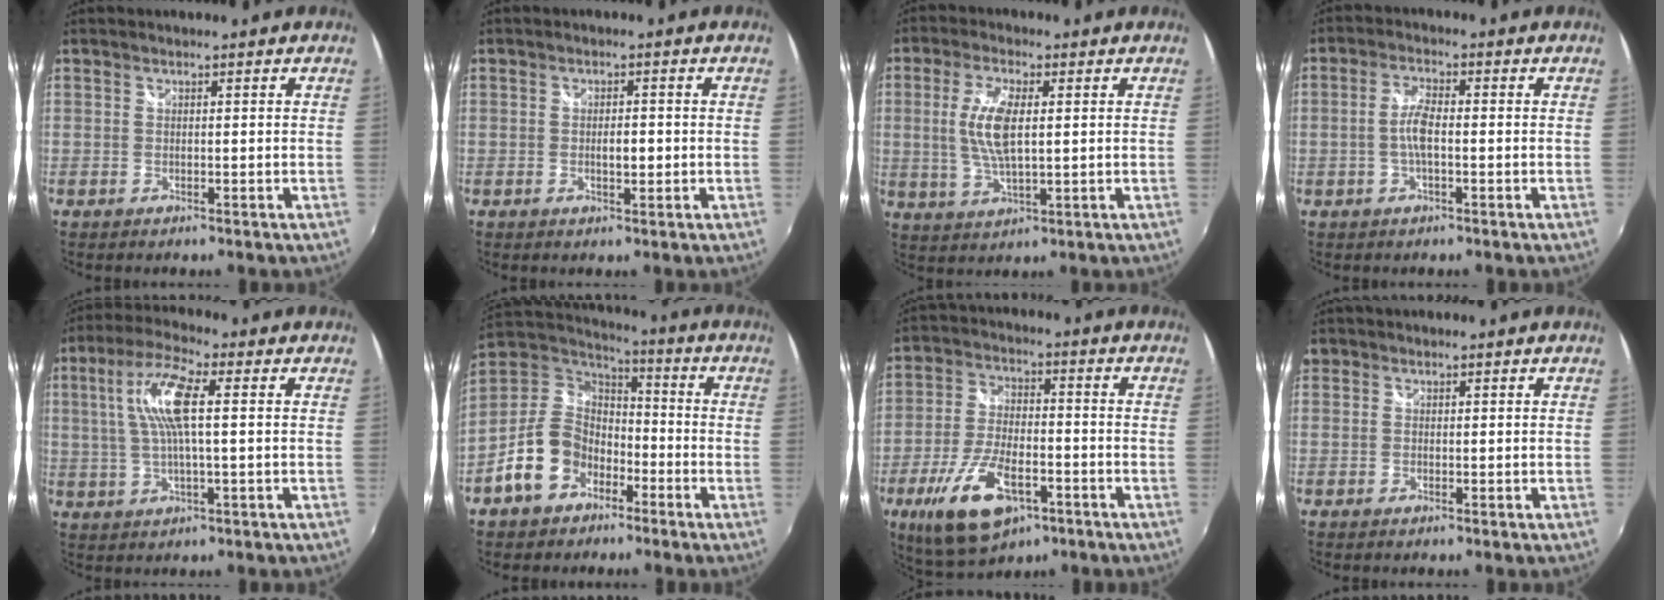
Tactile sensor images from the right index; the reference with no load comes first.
{"total": 2.7, "force": [-0.4, 1.1, 2.4], "torque": [-0.040, -0.001, -0.006]}
{"total": 8.5, "force": [1.1, 3.0, 7.9], "torque": [-0.159, -0.001, 0.024]}
{"total": 4.4, "force": [-0.8, 1.3, 4.1], "torque": [-0.086, 0.005, -0.014]}
{"total": 10.2, "force": [1.9, 2.1, 9.8], "torque": [-0.187, 0.011, 0.036]}
{"total": 13.8, "force": [-6.5, 10.2, 6.6], "torque": [-0.158, 0.025, -0.109]}
{"total": 15.4, "force": [-7.5, 6.9, 11.4], "torque": [-0.241, -0.025, -0.131]}
{"total": 0.9, "force": [0.0, 0.9, 0.2], "torque": [-0.004, -0.002, -0.007]}